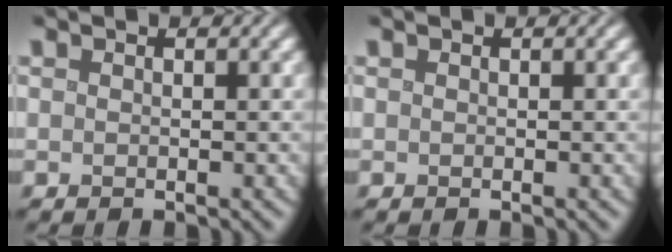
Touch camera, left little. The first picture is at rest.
{"total": 0.0}